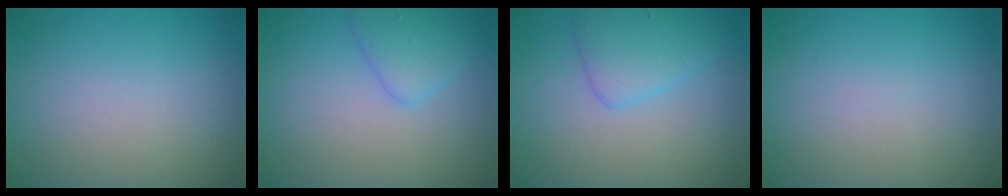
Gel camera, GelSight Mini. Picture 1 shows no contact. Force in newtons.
{"total": 2.5, "press": 2.5, "slide": 0.1}
{"total": 3.1, "press": 3.1, "slide": 0.1}
{"total": 0.0}